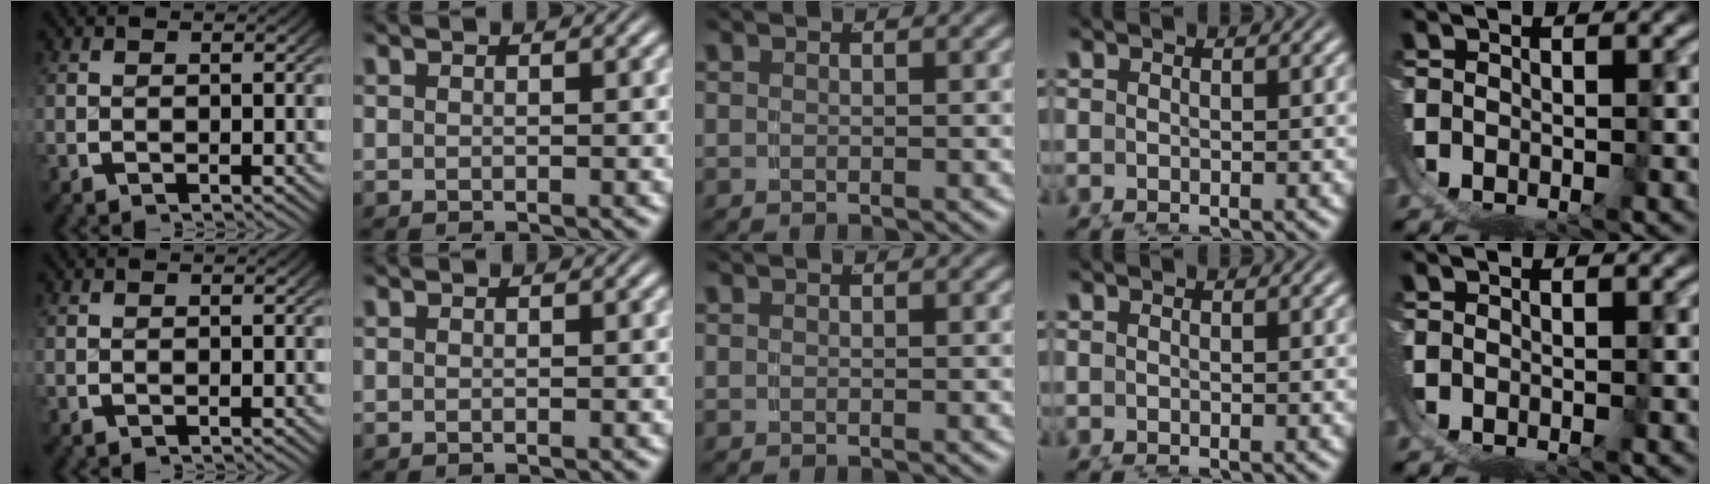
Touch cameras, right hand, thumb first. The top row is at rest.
{}